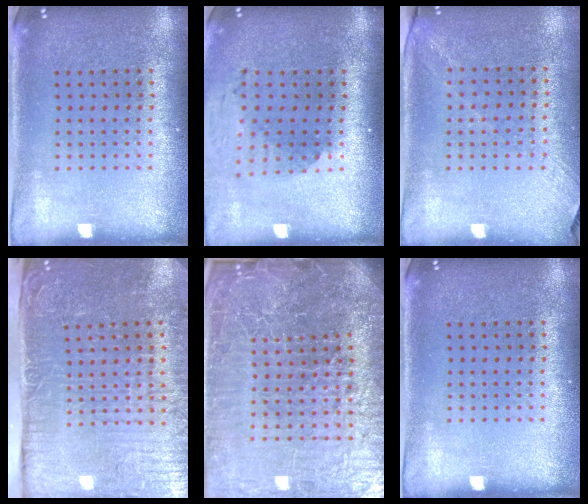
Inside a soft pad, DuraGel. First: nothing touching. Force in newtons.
{"total": 1.9, "press": 1.4, "slide": 1.3}
{"total": 1.3, "press": 1.0, "slide": 0.9}
{"total": 5.6, "press": 4.7, "slide": 3.0}
{"total": 7.6, "press": 6.6, "slide": 3.8}
{"total": 0.0}